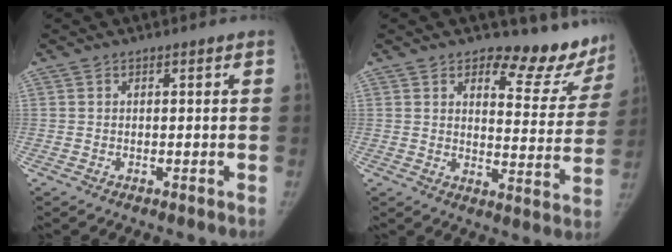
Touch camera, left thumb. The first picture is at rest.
{"total": 13.3, "force": [11.7, 4.8, 4.2], "torque": [0.002, -0.107, 0.138]}